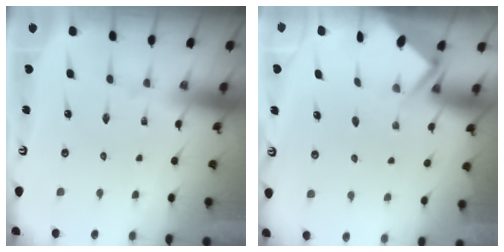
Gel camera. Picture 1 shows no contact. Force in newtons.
{"total": 2.6, "press": 2.6, "slide": 0.1}